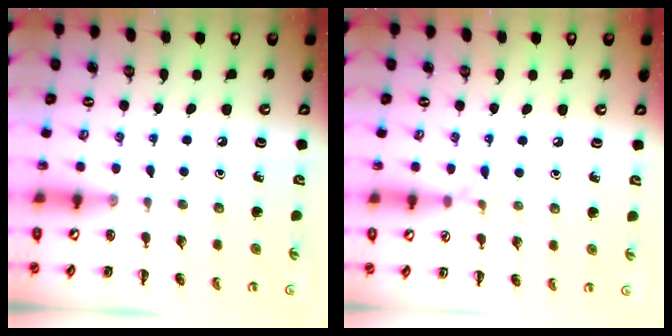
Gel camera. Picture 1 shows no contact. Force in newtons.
{"total": 4.6, "press": 4.3, "slide": 1.7}